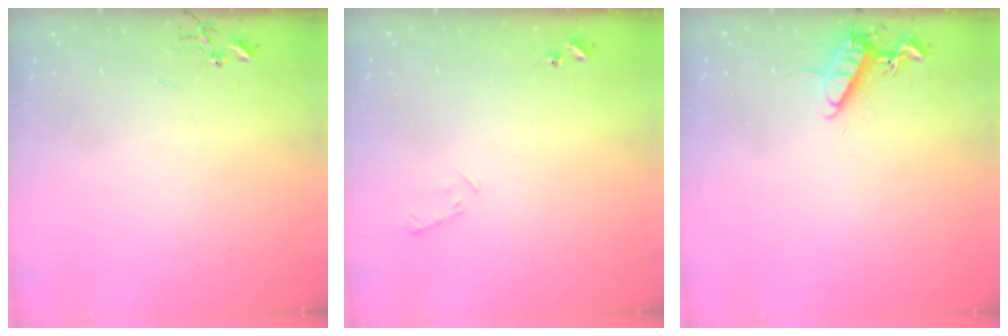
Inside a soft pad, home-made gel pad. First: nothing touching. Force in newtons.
{"total": 5.3, "press": 5.2, "slide": 0.9}
{"total": 11.3, "press": 11.3, "slide": 0.7}